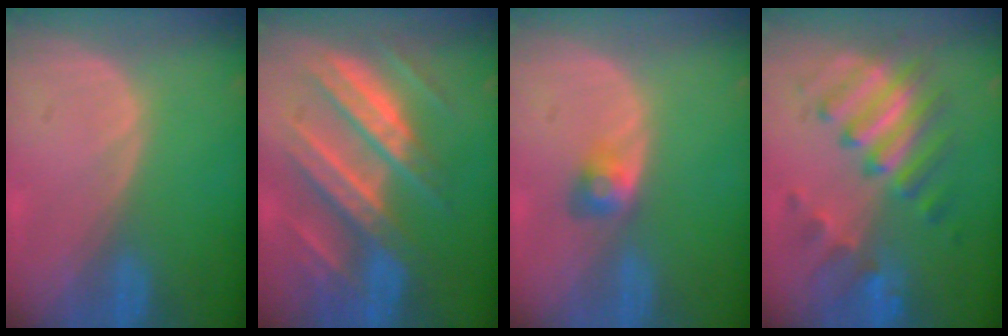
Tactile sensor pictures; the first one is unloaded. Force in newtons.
{"total": 11.3, "press": 11.2, "slide": 1.1}
{"total": 2.8, "press": 2.6, "slide": 1.2}
{"total": 8.4, "press": 8.4, "slide": 0.3}